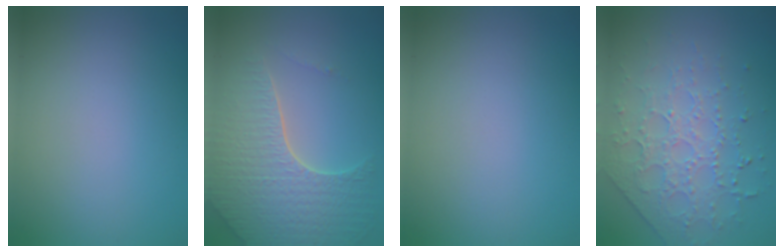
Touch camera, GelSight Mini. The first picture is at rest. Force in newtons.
{"total": 7.0, "press": 5.2, "slide": 4.6}
{"total": 0.0}
{"total": 3.8, "press": 3.3, "slide": 1.8}